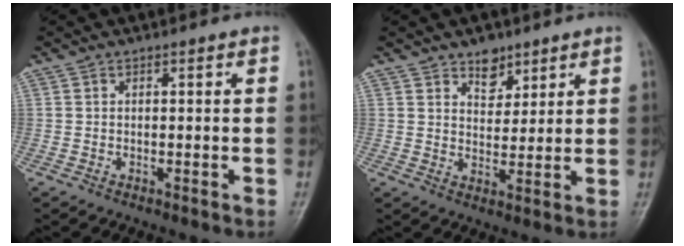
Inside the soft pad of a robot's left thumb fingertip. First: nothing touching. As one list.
[{"total": 4.9, "force": [3.5, 3.0, 1.9], "torque": [-0.002, -0.024, 0.058]}]